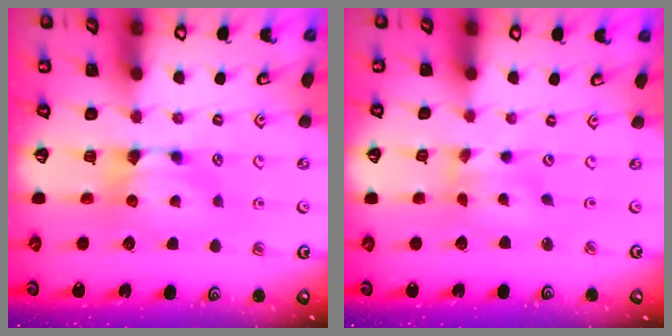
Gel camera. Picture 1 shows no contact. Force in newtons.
{"total": 1.5, "press": 1.1, "slide": 1.0}